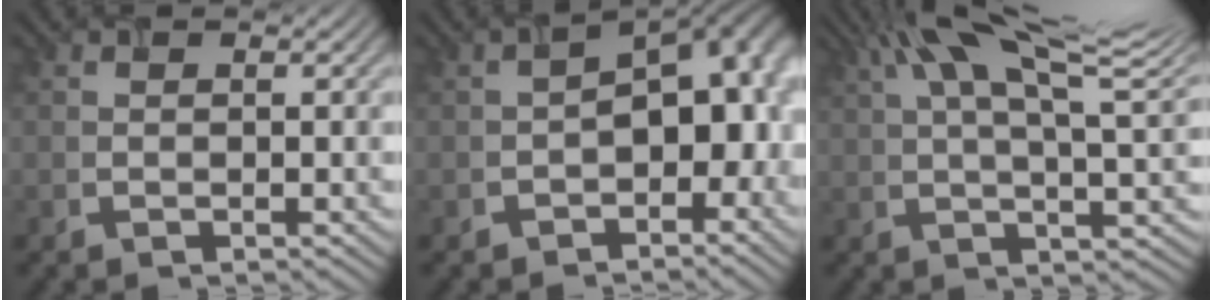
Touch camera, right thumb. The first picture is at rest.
{"total": 10.7, "force": [-1.7, 6.6, 8.2], "torque": [-0.086, -0.005, -0.021]}
{"total": 14.4, "force": [7.4, 3.7, 11.7], "torque": [-0.201, 0.023, 0.108]}